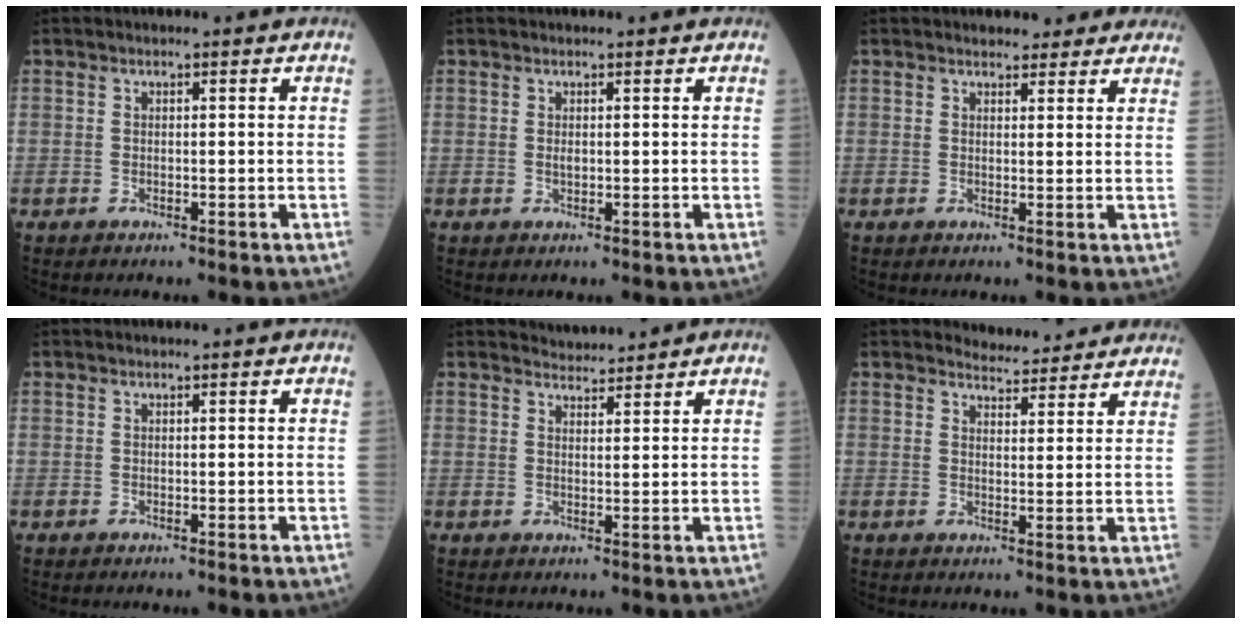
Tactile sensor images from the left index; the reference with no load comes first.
{"total": 0.7, "force": [0.1, 0.4, 0.5], "torque": [-0.009, 0.000, 0.002]}
{"total": 5.4, "force": [4.9, 1.9, 1.3], "torque": [-0.003, 0.012, 0.050]}
{"total": 0.0}
{"total": 2.8, "force": [2.8, 0.3, -0.2], "torque": [-0.005, 0.009, 0.048]}
{"total": 7.6, "force": [7.5, 1.4, 0.3], "torque": [0.005, 0.002, 0.079]}